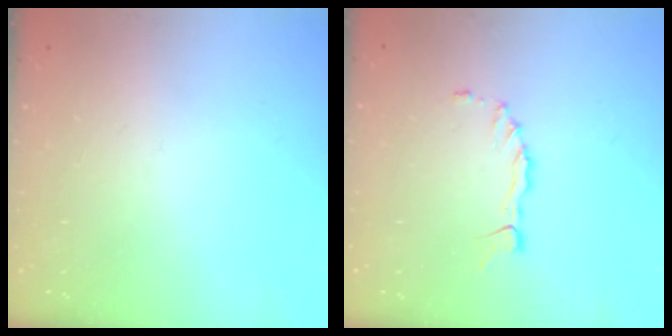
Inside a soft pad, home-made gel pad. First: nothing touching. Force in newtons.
{"total": 1.3, "press": 1.3, "slide": 0.1}